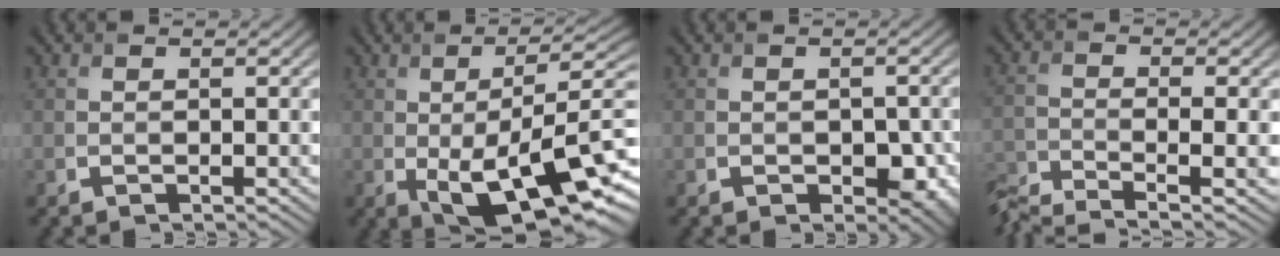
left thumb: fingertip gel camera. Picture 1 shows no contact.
{"total": 13.3, "force": [-3.3, 4.9, 11.9], "torque": [-0.185, -0.006, -0.047]}
{"total": 3.5, "force": [-0.9, 2.3, 2.4], "torque": [-0.037, -0.016, -0.009]}
{"total": 7.8, "force": [-5.5, 1.9, 5.1], "torque": [-0.099, -0.029, -0.105]}